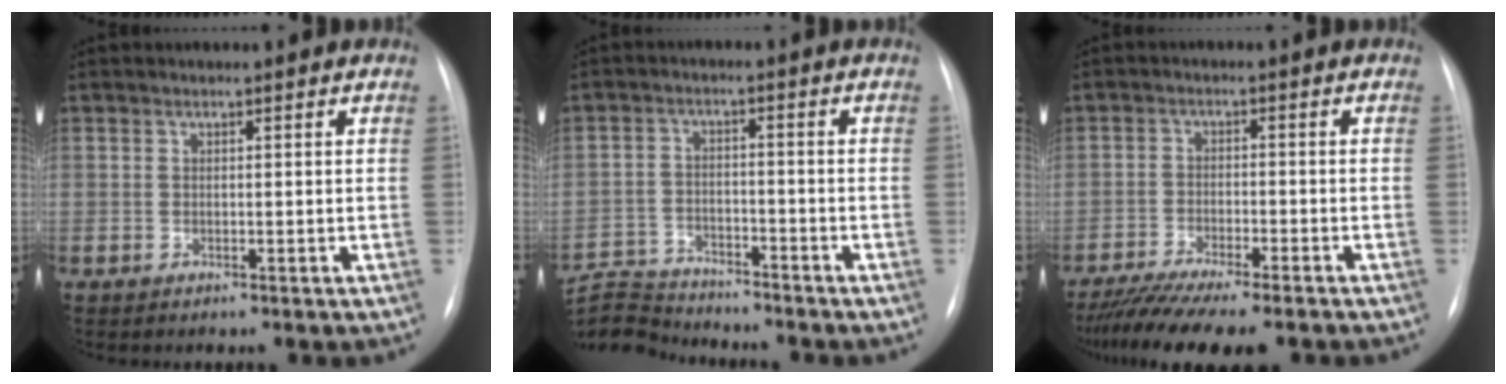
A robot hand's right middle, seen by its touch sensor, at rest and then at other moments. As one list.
[{"total": 9.3, "force": [-9.3, 0.7, 0.3], "torque": [-0.020, 0.008, -0.169]}, {"total": 11.1, "force": [-9.3, 0.6, 5.9], "torque": [-0.095, -0.022, -0.145]}]